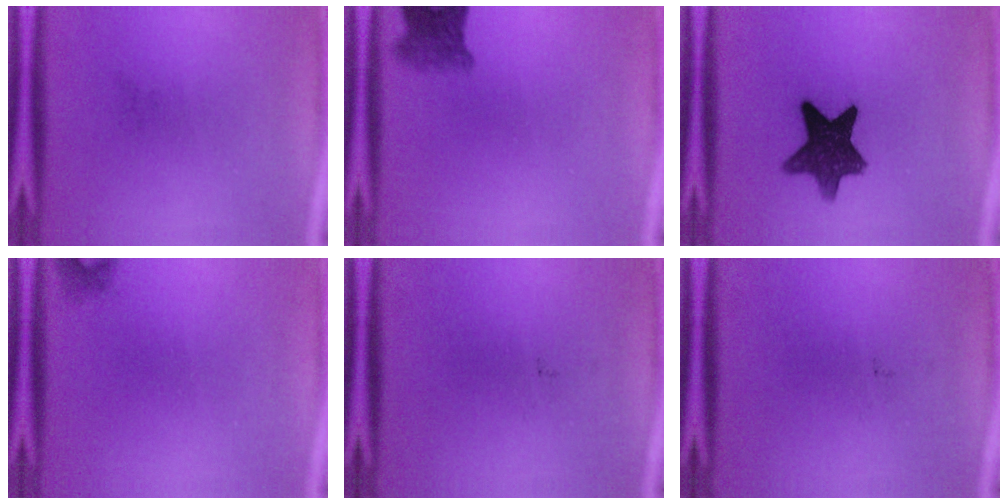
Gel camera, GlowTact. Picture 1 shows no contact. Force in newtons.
{"total": 4.1}
{"total": 10.8}
{"total": 1.1}
{"total": 0.0}
{"total": 0.0}